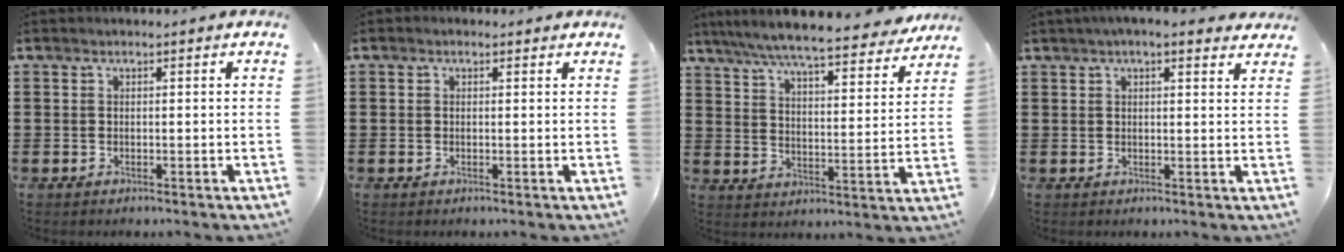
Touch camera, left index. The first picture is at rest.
{"total": 0.5, "force": [0.1, 0.5, 0.2], "torque": [-0.006, 0.005, 0.000]}
{"total": 7.9, "force": [7.3, 0.0, 3.1], "torque": [-0.090, -0.045, 0.125]}
{"total": 3.3, "force": [2.7, 0.5, 1.9], "torque": [-0.043, 0.002, 0.048]}